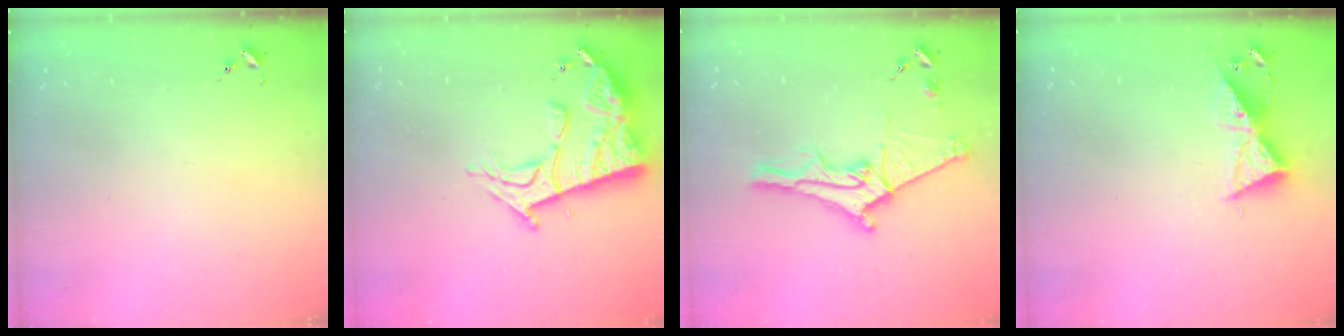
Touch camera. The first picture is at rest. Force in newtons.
{"total": 14.4, "press": 14.3, "slide": 1.2}
{"total": 14.1, "press": 14.1, "slide": 1.1}
{"total": 8.8, "press": 8.7, "slide": 0.5}